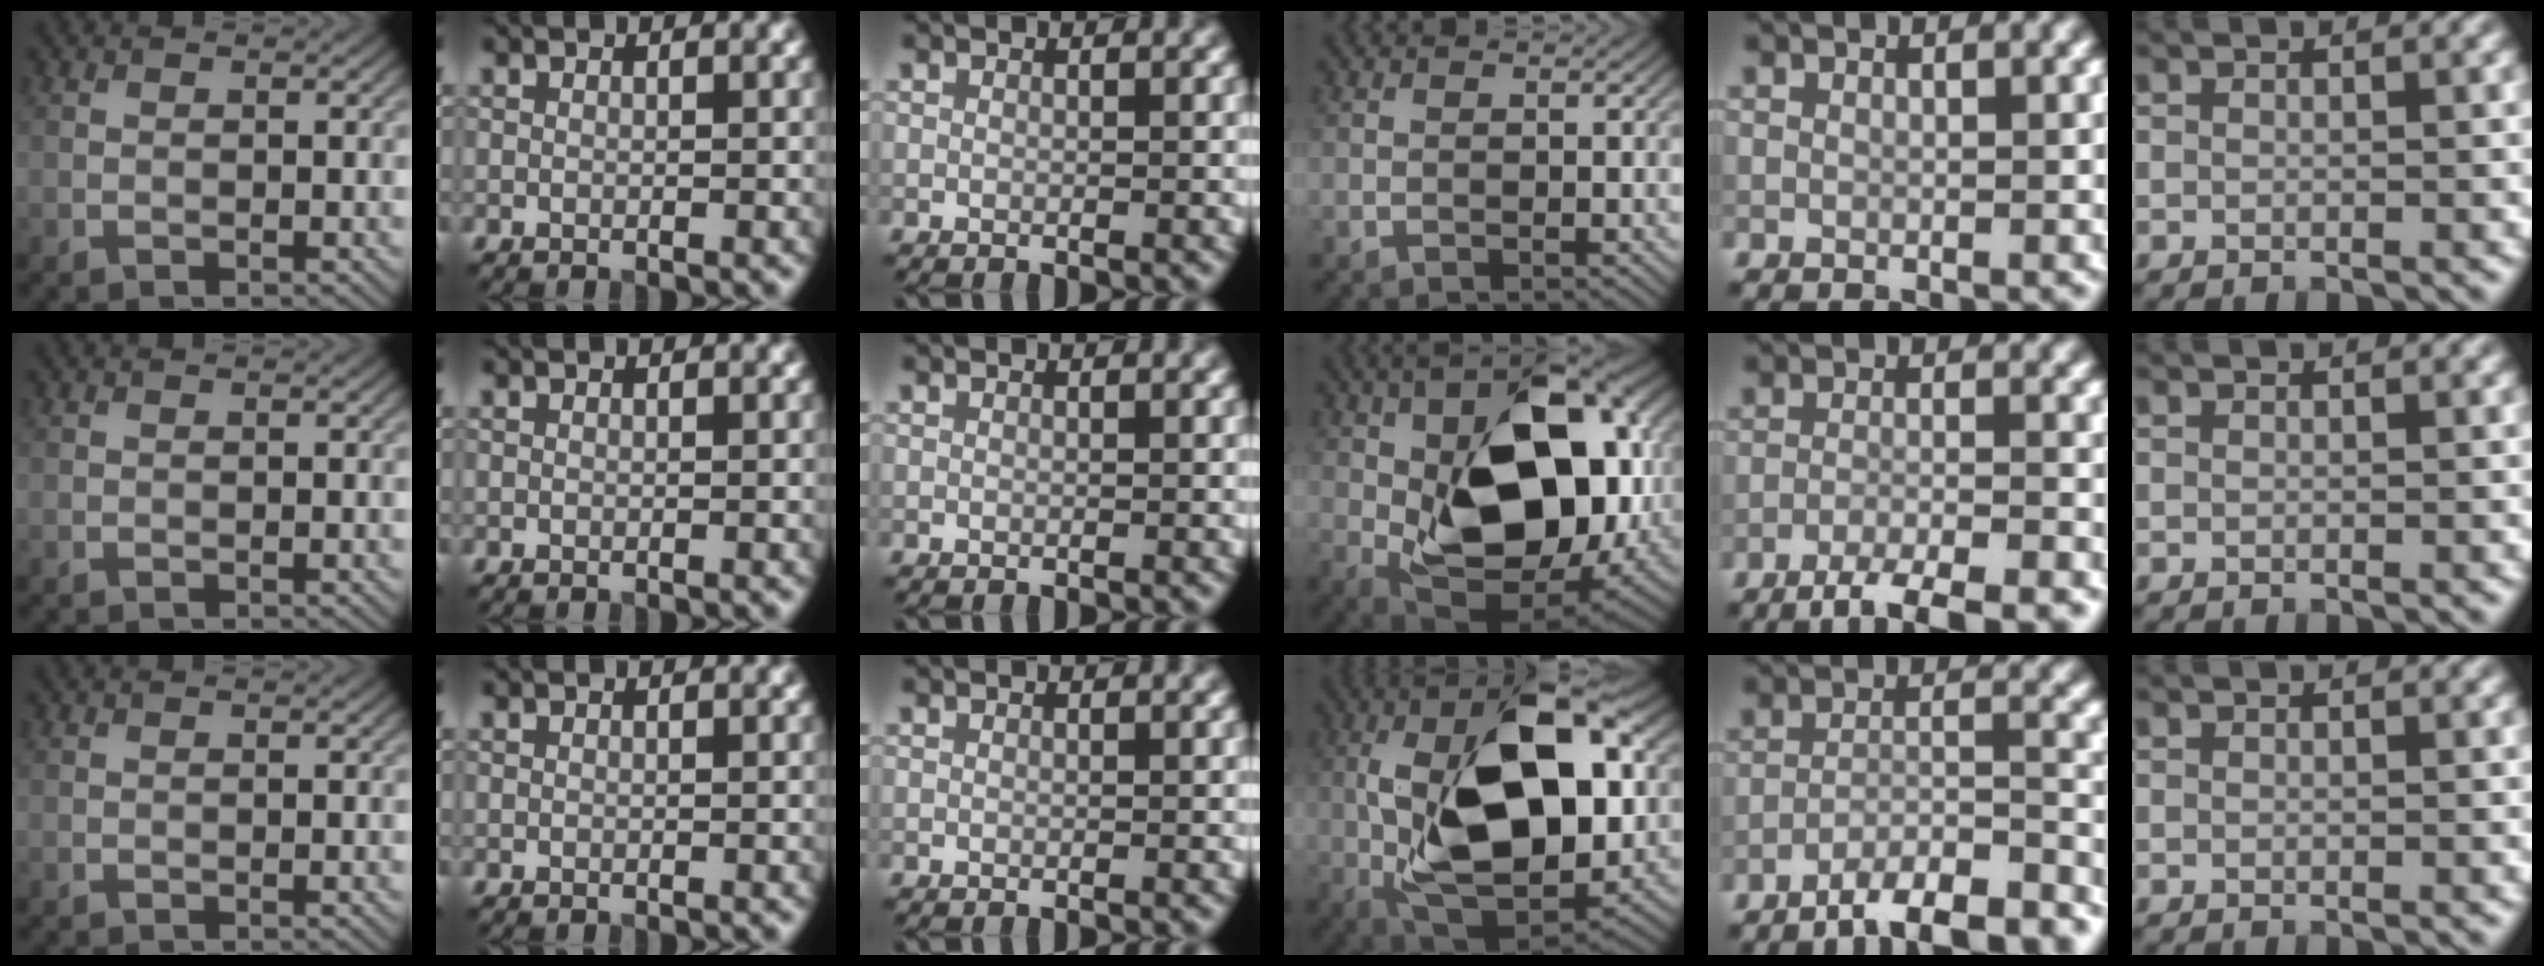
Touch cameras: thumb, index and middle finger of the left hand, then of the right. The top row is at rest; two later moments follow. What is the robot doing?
{"motion": "lift_and_place", "object": "calculator"}